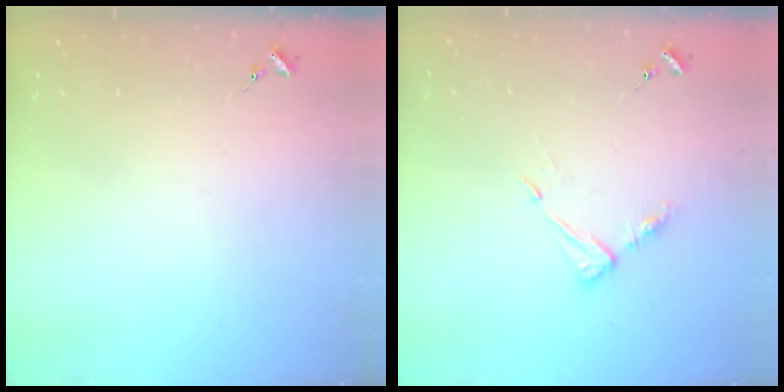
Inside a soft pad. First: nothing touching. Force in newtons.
{"total": 6.8, "press": 6.8, "slide": 0.5}